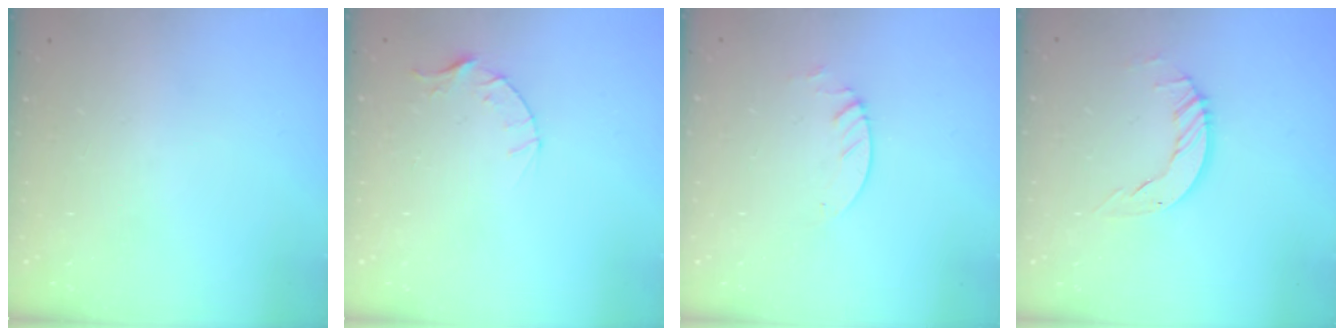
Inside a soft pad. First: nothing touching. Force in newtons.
{"total": 3.5, "press": 3.5, "slide": 0.4}
{"total": 2.1, "press": 2.1, "slide": 0.2}
{"total": 5.9, "press": 5.9, "slide": 0.4}